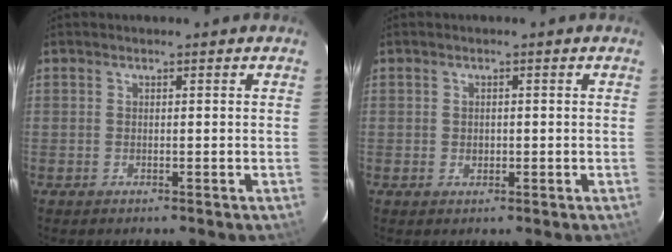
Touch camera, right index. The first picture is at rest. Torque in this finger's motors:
{"motor_torque": [-0.05, 0.02, -0.01, -0.01]}